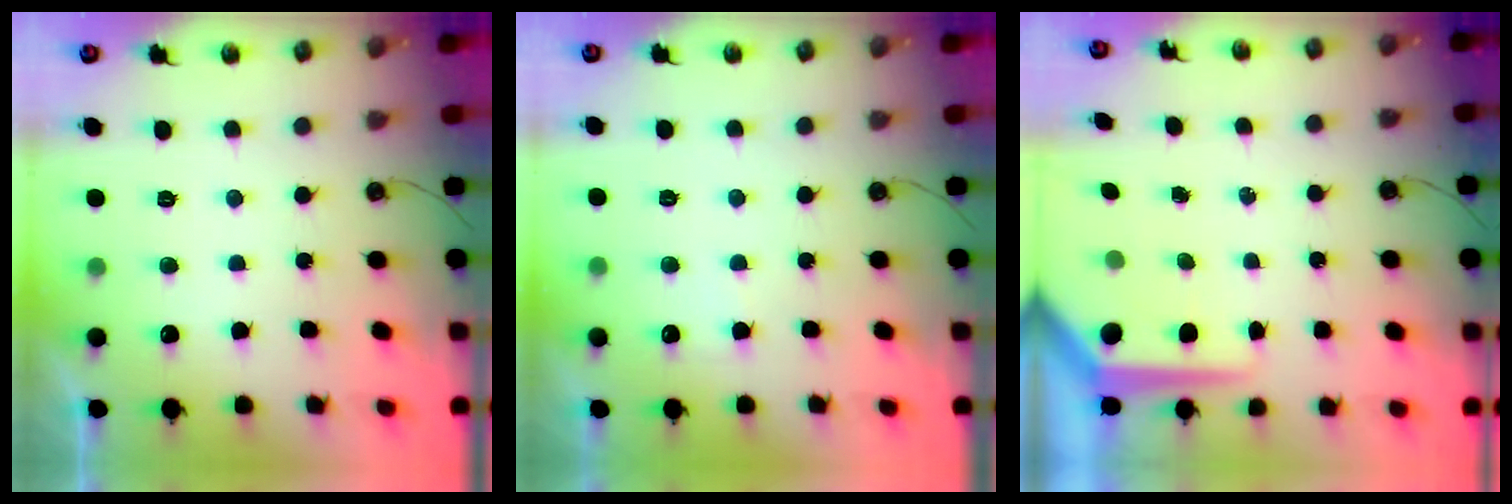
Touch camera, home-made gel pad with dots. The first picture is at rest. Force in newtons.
{"total": 3.9, "press": 3.9, "slide": 0.6}
{"total": 7.0, "press": 7.0, "slide": 0.6}